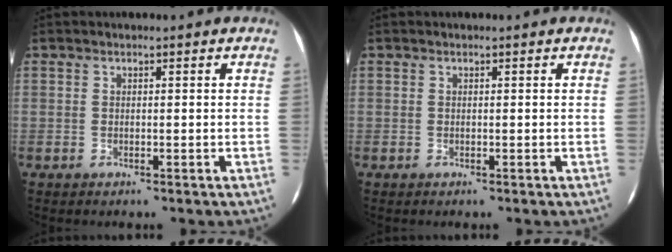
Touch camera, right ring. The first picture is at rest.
{"total": 0.0}